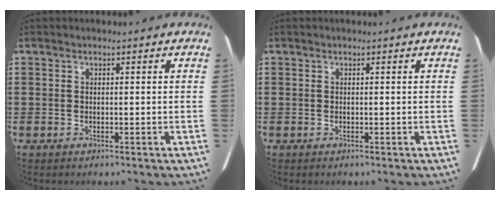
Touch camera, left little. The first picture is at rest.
{"total": 0.0}